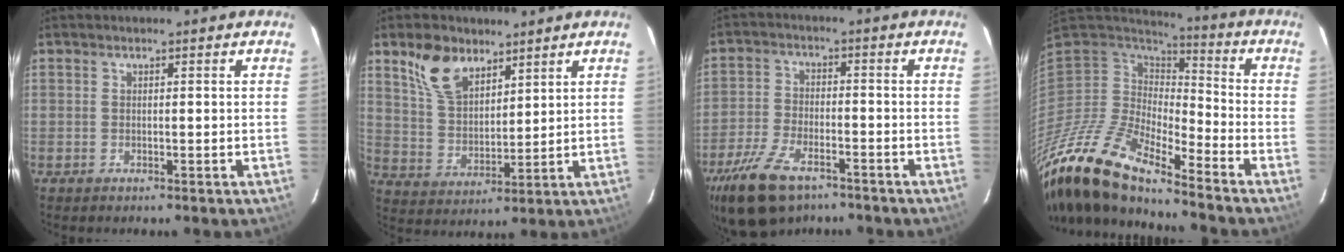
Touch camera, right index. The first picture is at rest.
{"total": 10.1, "force": [6.6, 5.6, 5.3], "torque": [-0.103, 0.017, 0.136]}
{"total": 13.5, "force": [-9.2, 6.6, 7.4], "torque": [-0.182, -0.019, -0.170]}
{"total": 19.5, "force": [-15.5, 3.8, 11.1], "torque": [-0.215, -0.042, -0.307]}